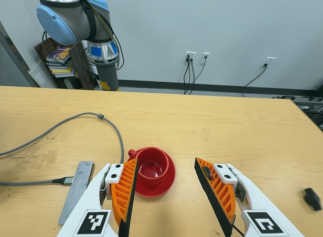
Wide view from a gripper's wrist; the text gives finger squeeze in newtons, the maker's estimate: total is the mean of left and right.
{"total": 0.0}